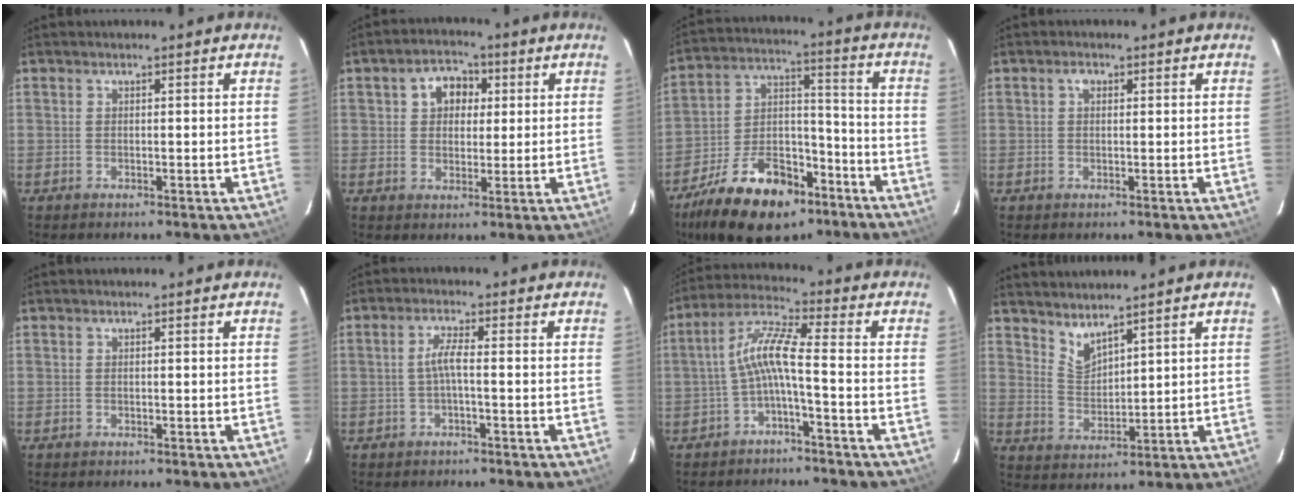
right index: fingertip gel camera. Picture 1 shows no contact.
{"total": 6.3, "force": [1.9, 5.0, 3.5], "torque": [-0.054, 0.022, 0.032]}
{"total": 19.8, "force": [-12.5, 10.4, 11.3], "torque": [-0.224, 0.015, -0.198]}
{"total": 1.3, "force": [0.4, 0.9, 0.8], "torque": [-0.012, 0.007, 0.006]}
{"total": 0.0}
{"total": 2.6, "force": [-0.8, -0.1, 2.5], "torque": [-0.051, 0.003, -0.014]}
{"total": 7.1, "force": [-2.3, 0.3, 6.7], "torque": [-0.161, 0.018, -0.044]}
{"total": 5.1, "force": [4.5, 1.2, 2.0], "torque": [-0.035, -0.007, 0.090]}